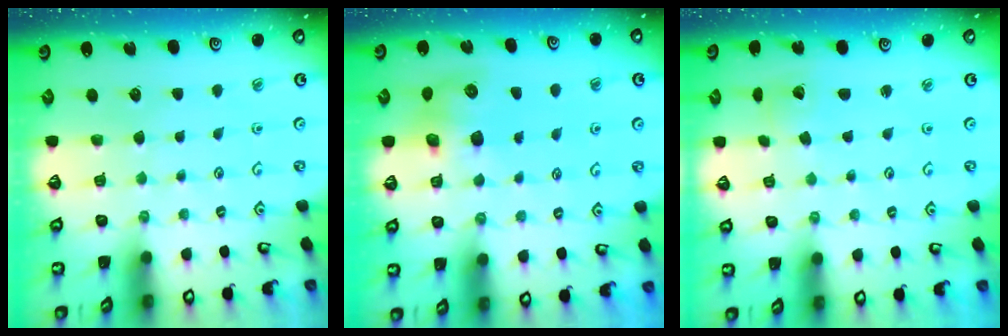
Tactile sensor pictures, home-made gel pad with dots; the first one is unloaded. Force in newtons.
{"total": 9.3, "press": 9.2, "slide": 0.9}
{"total": 1.8, "press": 1.8, "slide": 0.1}